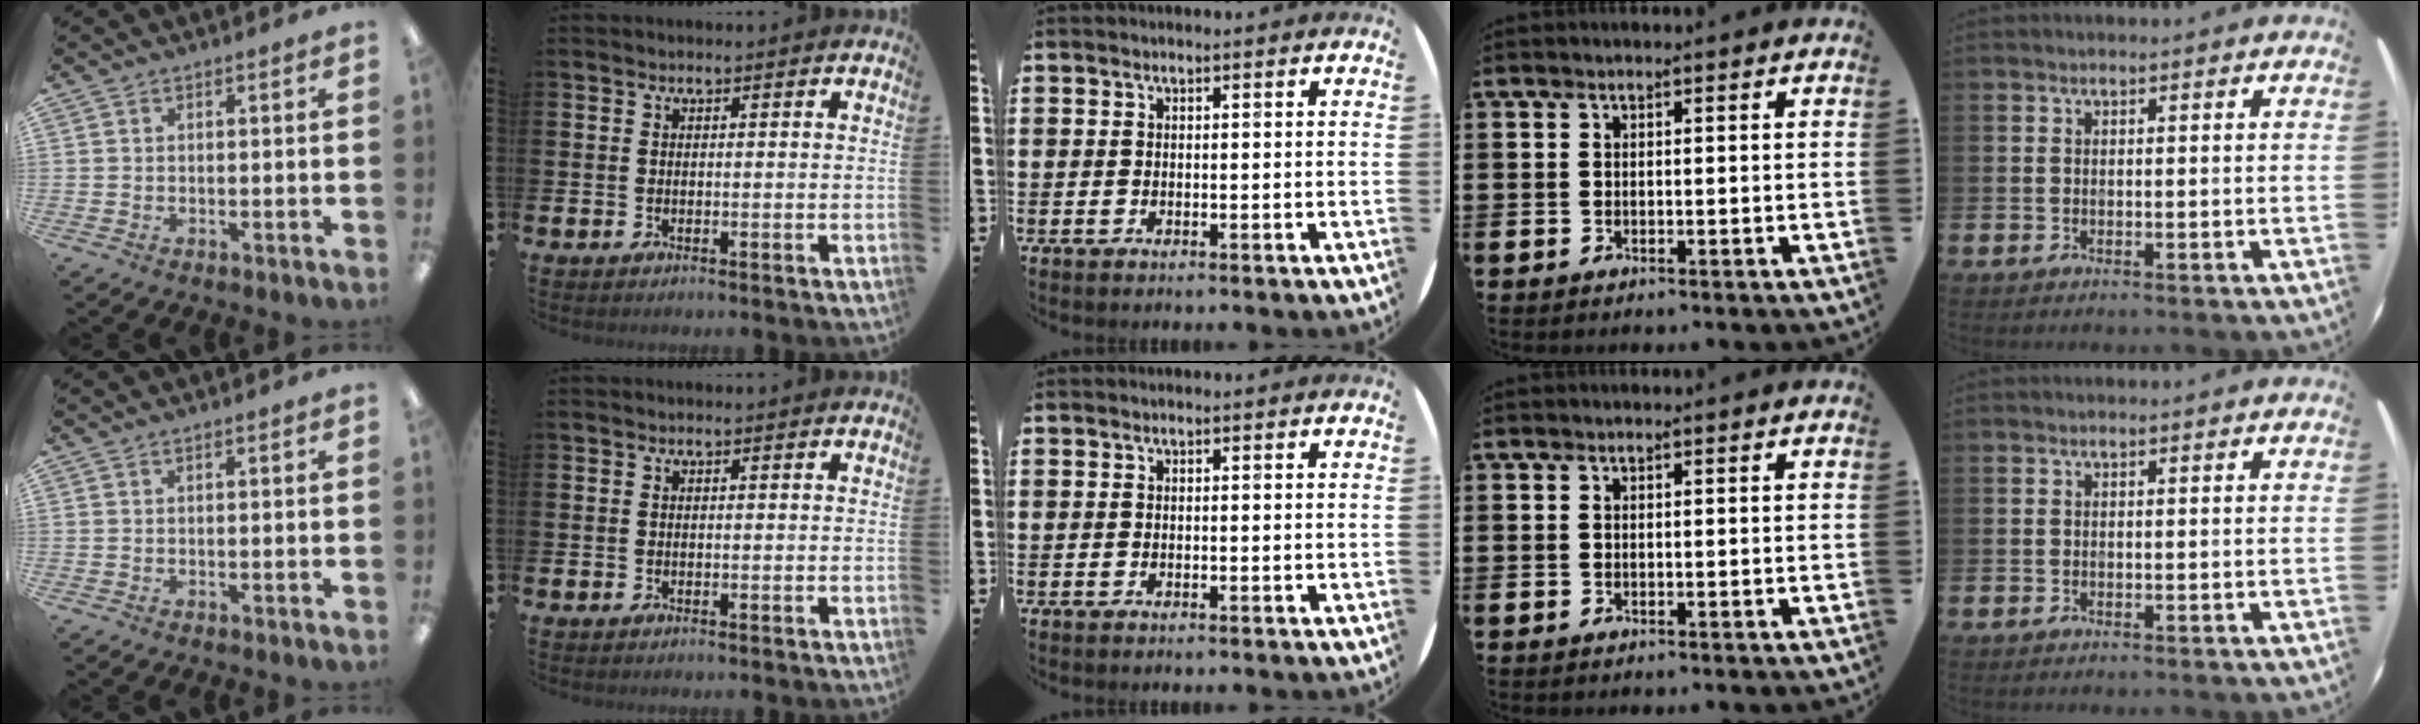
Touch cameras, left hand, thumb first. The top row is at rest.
{}